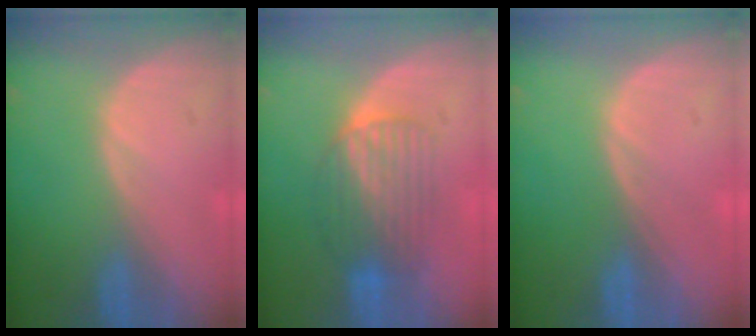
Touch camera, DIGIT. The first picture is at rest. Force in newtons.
{"total": 6.4, "press": 6.3, "slide": 1.3}
{"total": 0.0}